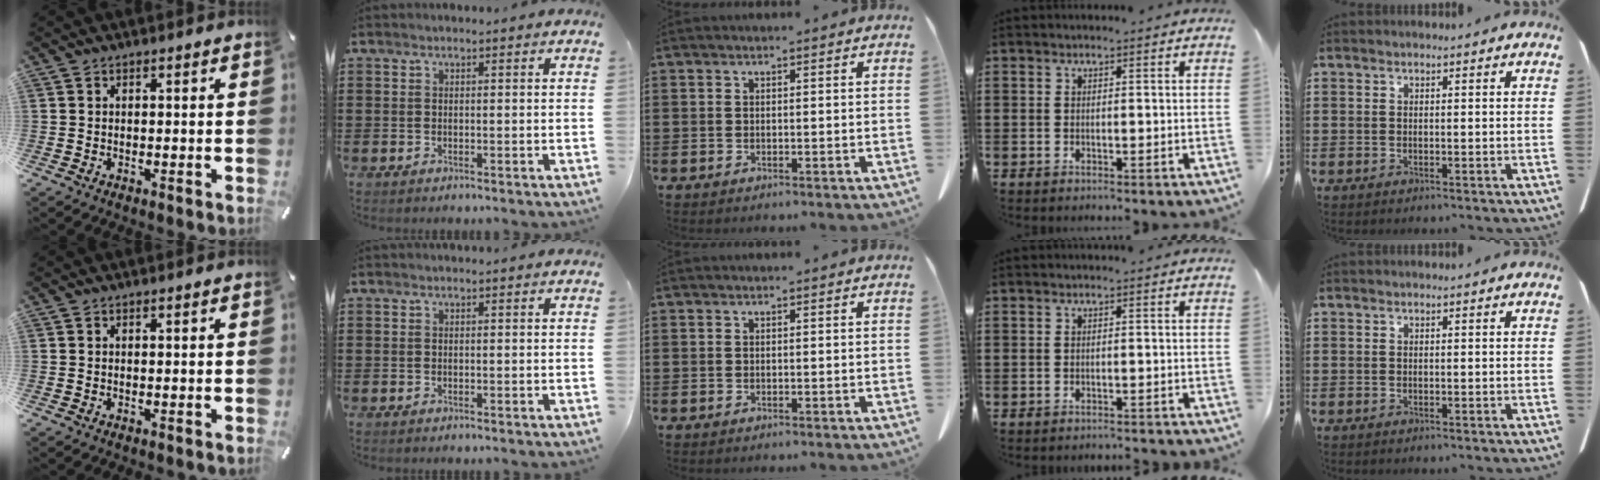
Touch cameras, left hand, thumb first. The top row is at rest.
{"ring": {"total": 0.9, "force": [-0.9, 0.0, 0.1], "torque": [-0.005, 0.000, -0.018]}}